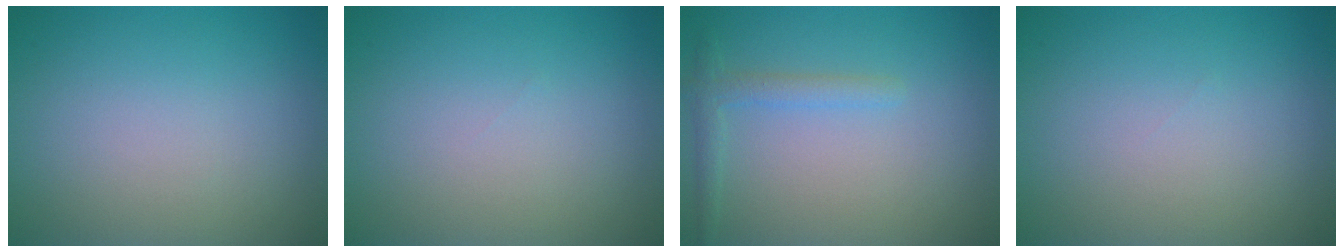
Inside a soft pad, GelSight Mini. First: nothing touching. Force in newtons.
{"total": 0.0}
{"total": 1.7, "press": 1.7, "slide": 0.1}
{"total": 0.0}